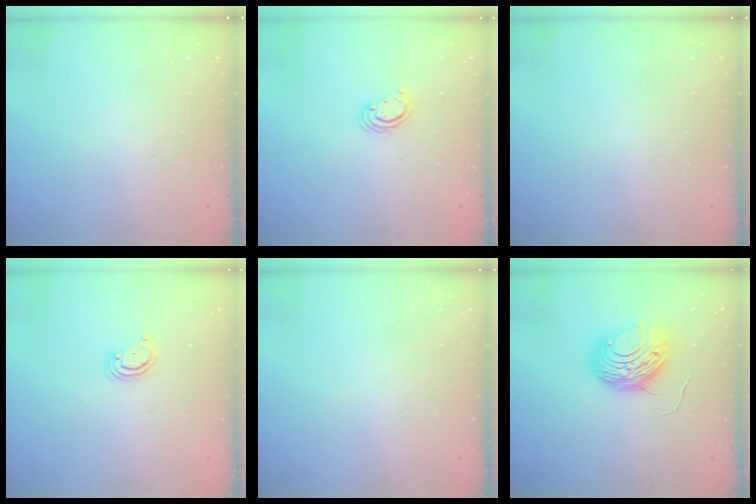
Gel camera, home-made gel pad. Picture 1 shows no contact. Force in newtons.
{"total": 2.2, "press": 2.2, "slide": 0.2}
{"total": 0.0}
{"total": 2.9, "press": 2.9, "slide": 0.2}
{"total": 0.0}
{"total": 10.0, "press": 10.0, "slide": 0.9}